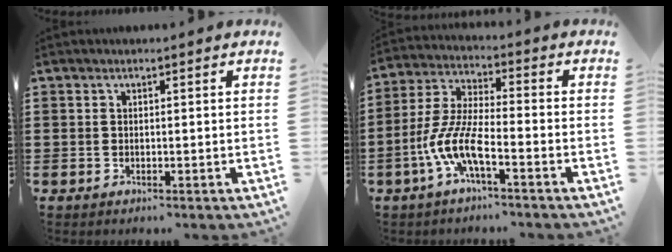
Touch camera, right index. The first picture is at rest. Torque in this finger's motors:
{"motor_torque": [1.35, -0.79, 0.49, 0.21]}